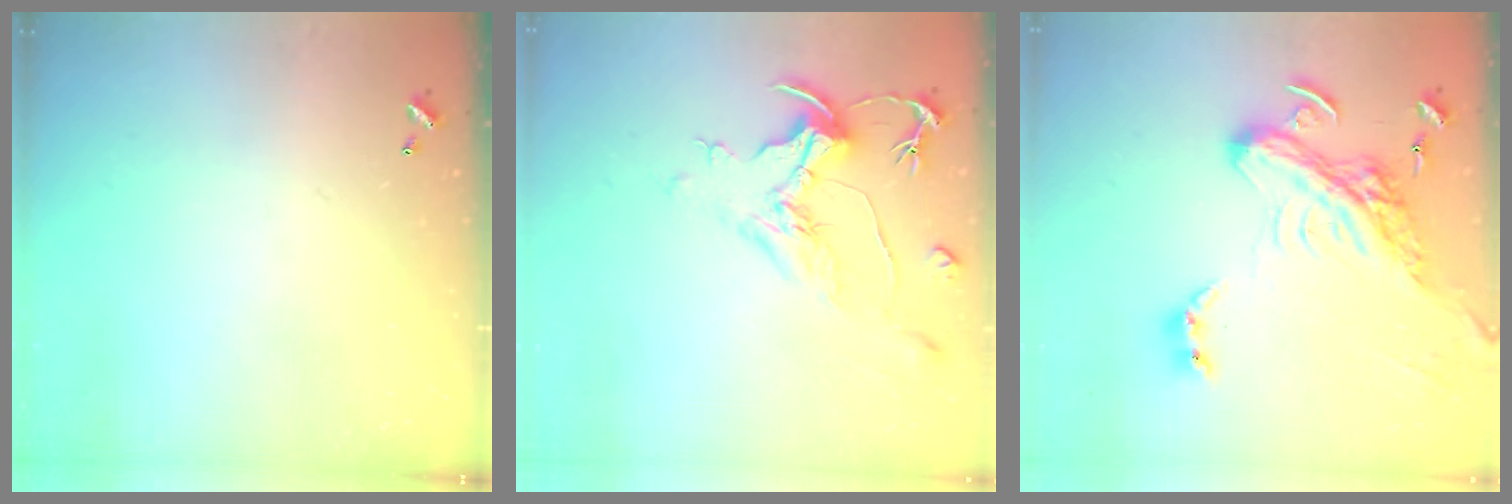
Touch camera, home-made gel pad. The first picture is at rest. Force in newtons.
{"total": 2.2, "press": 1.7, "slide": 1.3}
{"total": 10.0, "press": 9.8, "slide": 2.3}